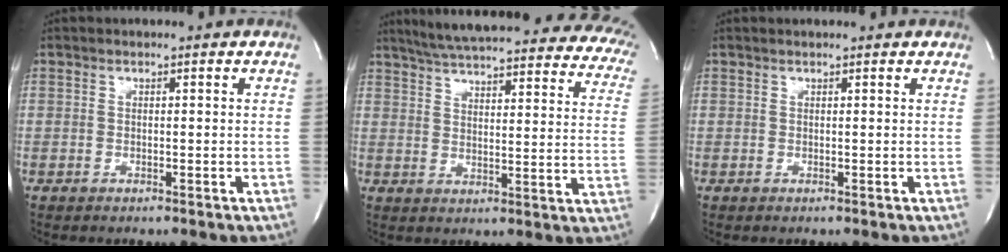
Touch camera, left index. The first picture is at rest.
{"total": 27.8, "force": [22.8, 5.5, 15.1], "torque": [-0.211, -0.025, 0.263]}
{"total": 2.1, "force": [2.0, 0.2, 0.7], "torque": [-0.013, 0.015, 0.022]}